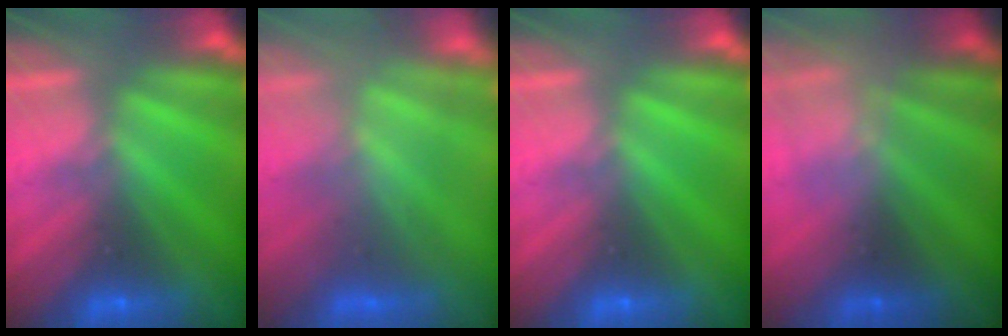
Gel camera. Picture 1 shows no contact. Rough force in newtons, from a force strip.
{"total": 4.4}
{"total": 0.0}
{"total": 2.2}